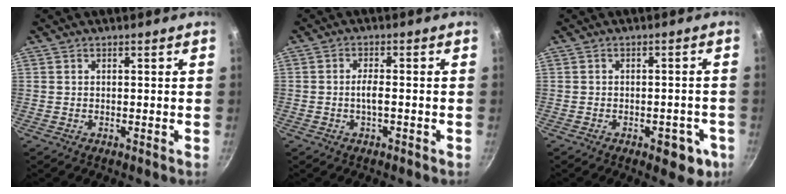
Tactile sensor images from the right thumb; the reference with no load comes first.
{"total": 2.5, "force": [-0.6, 1.0, 2.1], "torque": [-0.039, 0.006, -0.012]}
{"total": 5.8, "force": [-2.9, 3.0, 4.0], "torque": [-0.027, 0.017, -0.033]}